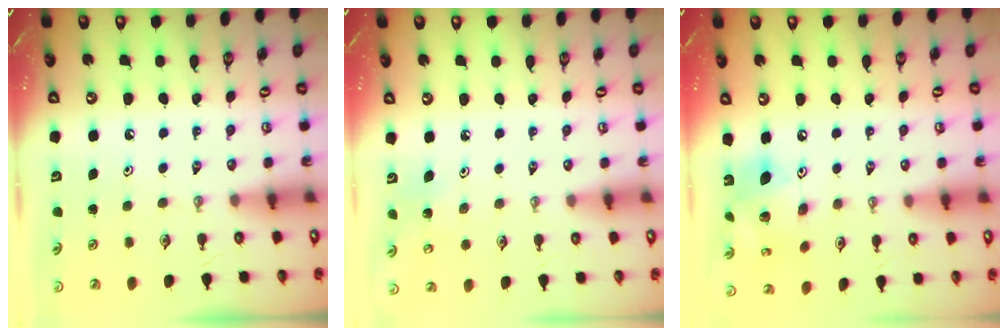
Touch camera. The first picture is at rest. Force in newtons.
{"total": 6.9, "press": 6.9, "slide": 0.9}
{"total": 14.5, "press": 14.4, "slide": 1.0}